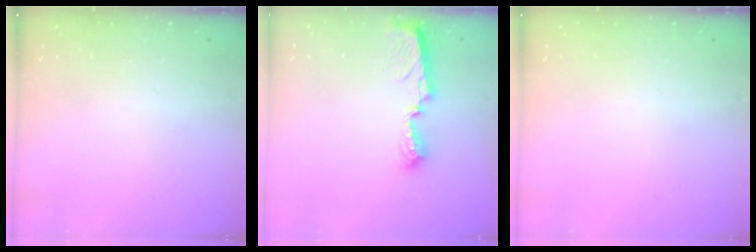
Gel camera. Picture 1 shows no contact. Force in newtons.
{"total": 7.9, "press": 7.8, "slide": 0.4}
{"total": 0.0}